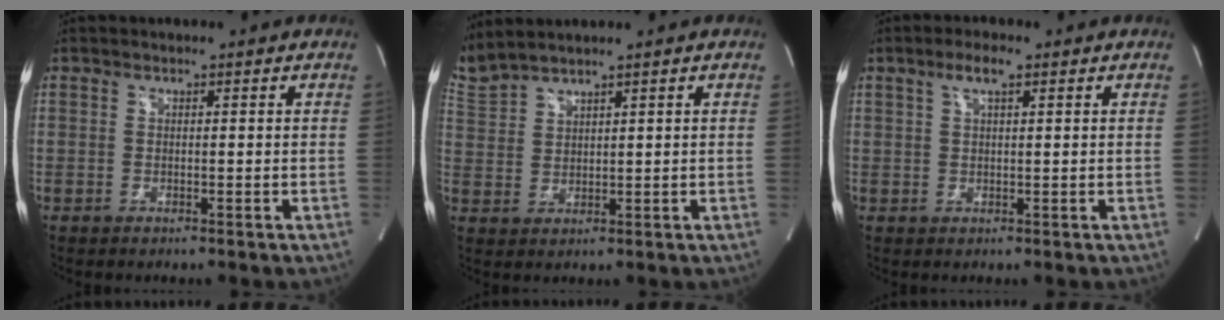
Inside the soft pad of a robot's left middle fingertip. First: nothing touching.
{"total": 6.7, "force": [6.2, -0.1, 2.3], "torque": [-0.079, 0.014, 0.142]}
{"total": 3.1, "force": [1.7, 0.7, 2.5], "torque": [-0.053, 0.009, 0.032]}